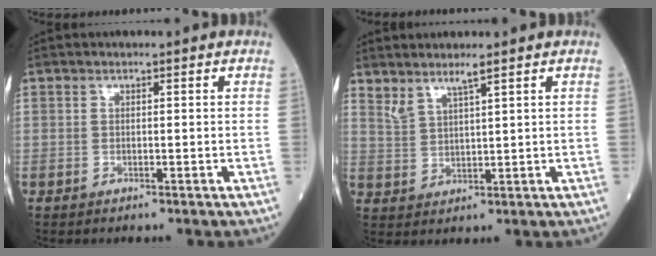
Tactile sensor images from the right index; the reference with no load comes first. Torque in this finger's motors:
{"motor_torque": [-0.10, 0.19, 0.01, 0.02]}